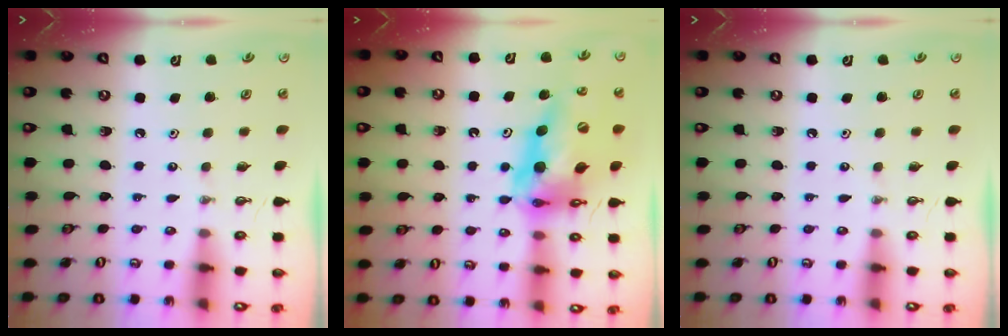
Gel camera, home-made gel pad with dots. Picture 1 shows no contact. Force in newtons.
{"total": 18.9, "press": 18.8, "slide": 2.0}
{"total": 0.0}